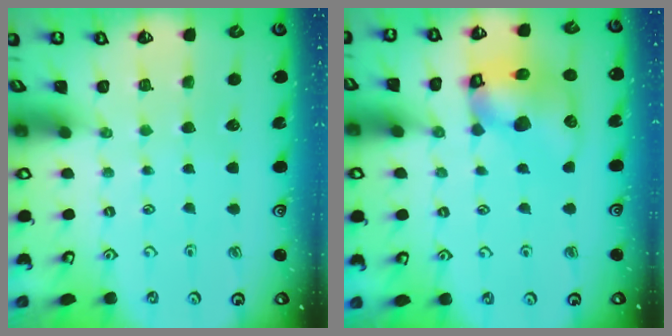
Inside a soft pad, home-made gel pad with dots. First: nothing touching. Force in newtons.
{"total": 12.9, "press": 12.8, "slide": 2.1}